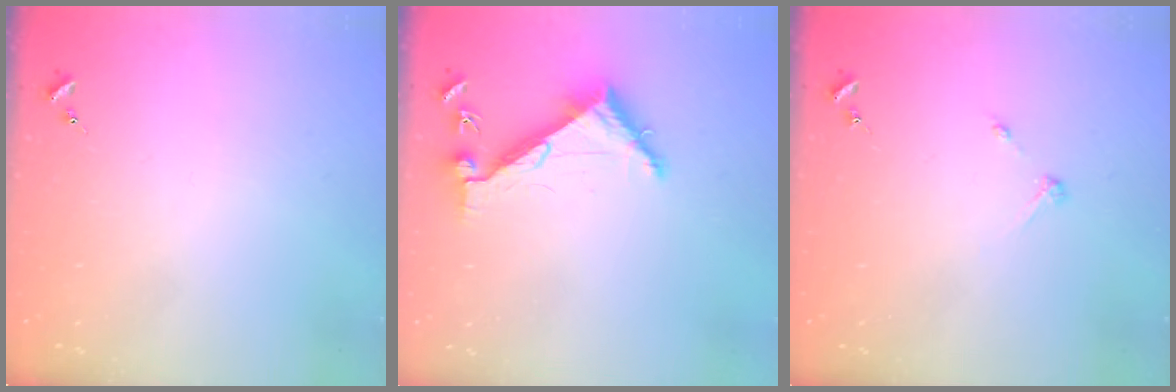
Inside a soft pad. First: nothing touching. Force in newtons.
{"total": 6.2, "press": 6.2, "slide": 0.7}
{"total": 2.7, "press": 2.7, "slide": 0.3}